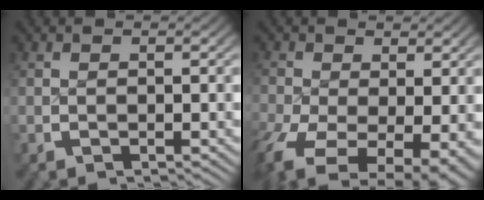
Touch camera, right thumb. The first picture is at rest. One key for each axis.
{"total": 10.7, "fx": -4.7, "fy": 6.5, "fz": 7.1, "tx": -0.144, "ty": -0.069, "tz": -0.039}